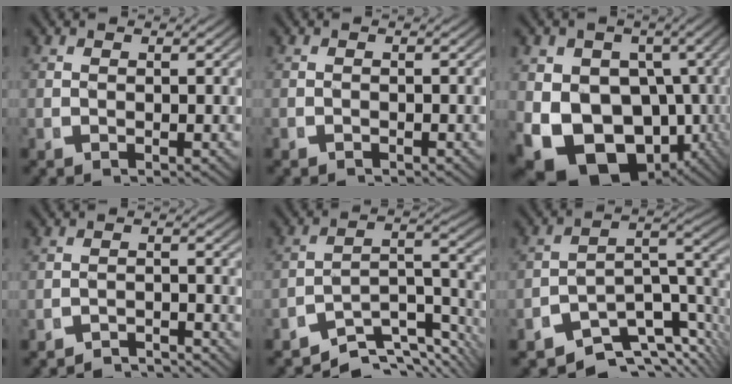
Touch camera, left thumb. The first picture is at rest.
{"total": 0.7, "force": [-0.7, 0.2, 0.0], "torque": [0.000, -0.003, -0.012]}
{"total": 16.8, "force": [-5.4, 12.1, 10.4], "torque": [-0.221, -0.101, -0.040]}
{"total": 3.5, "force": [-3.5, 0.4, 0.4], "torque": [0.005, -0.010, -0.059]}
{"total": 8.0, "force": [-5.2, 3.5, 4.9], "torque": [-0.080, -0.024, -0.075]}
{"total": 10.2, "force": [-4.9, 5.2, 7.3], "torque": [-0.116, -0.028, -0.066]}